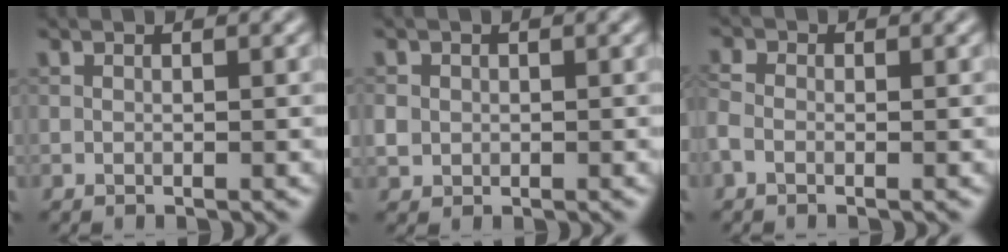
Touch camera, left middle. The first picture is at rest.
{"total": 1.6, "force": [0.0, 1.6, 0.5], "torque": [-0.008, -0.002, -0.001]}
{"total": 1.5, "force": [-0.7, 1.0, 0.9], "torque": [-0.022, 0.003, -0.022]}